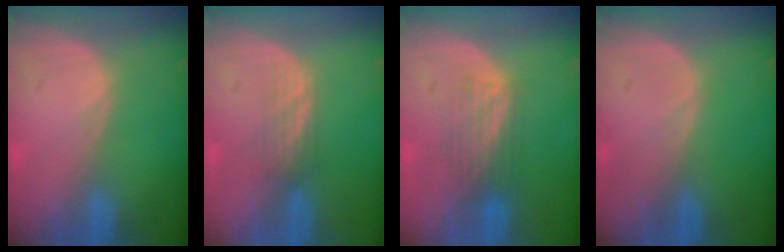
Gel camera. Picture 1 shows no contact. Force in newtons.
{"total": 2.3, "press": 2.2, "slide": 0.5}
{"total": 3.8, "press": 3.8, "slide": 0.1}
{"total": 0.0}